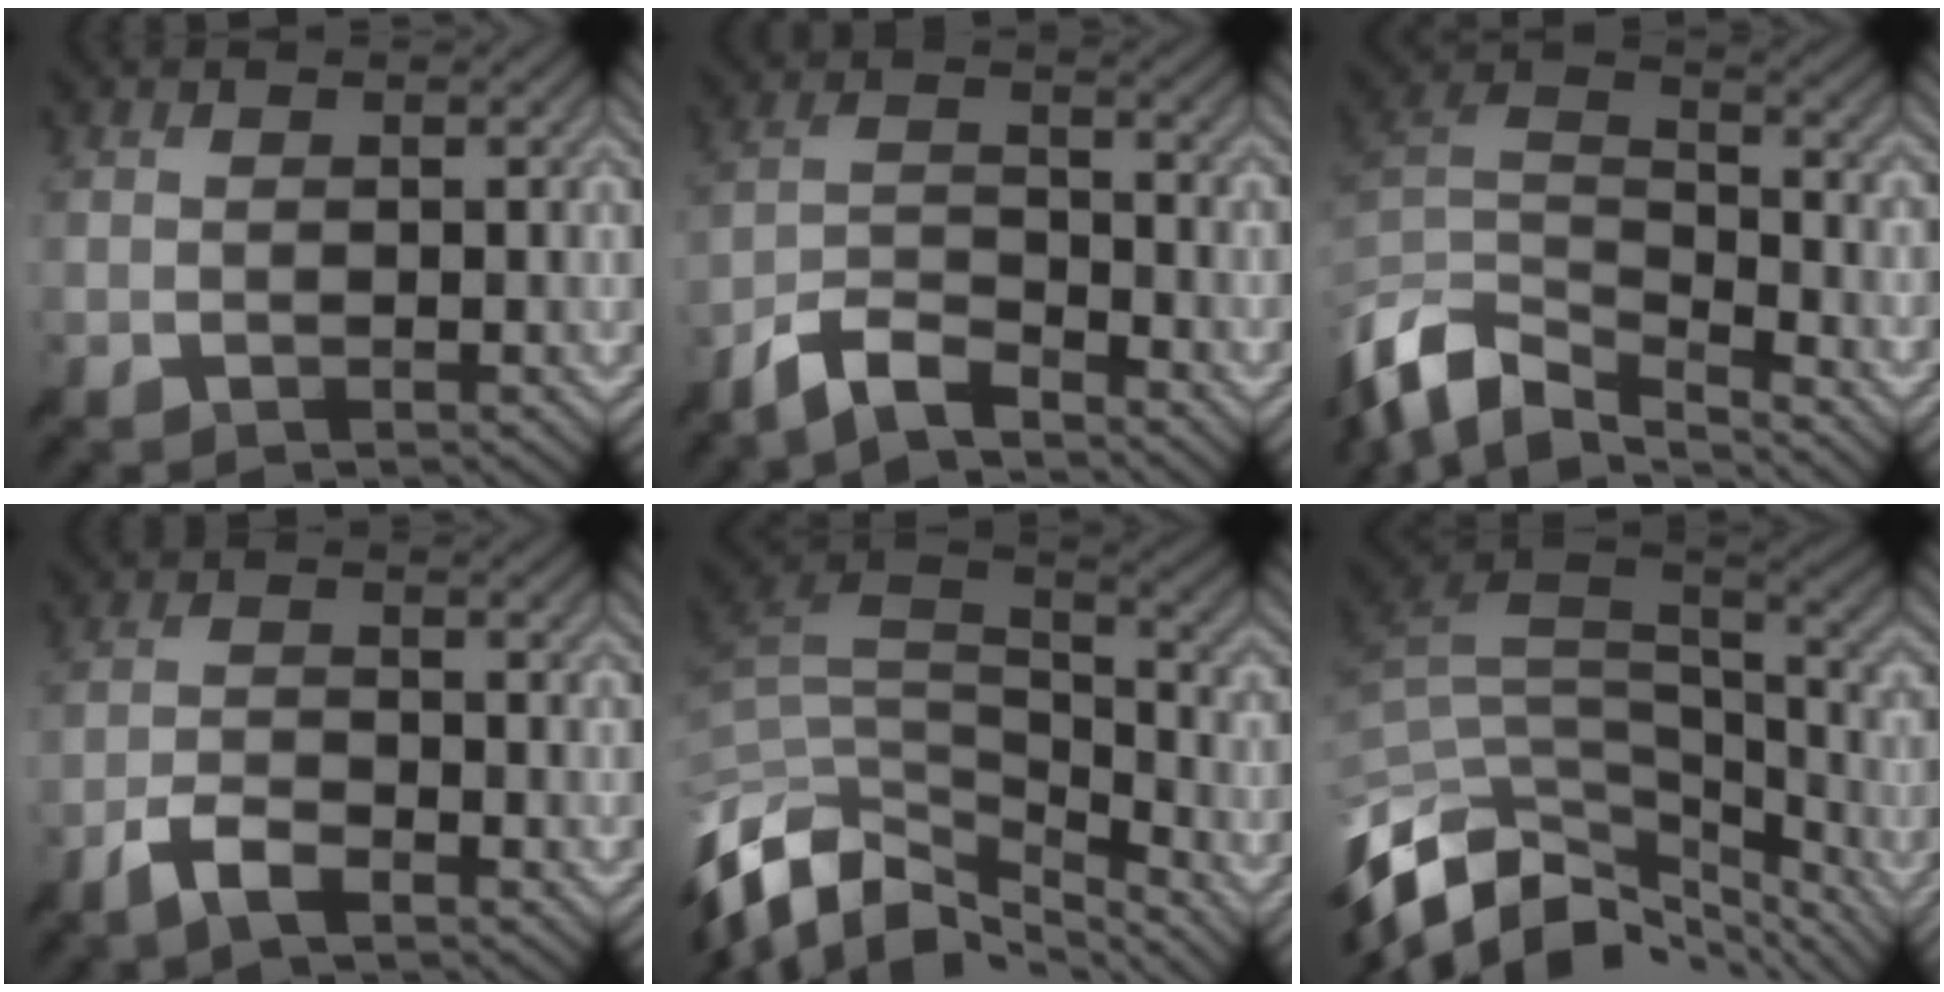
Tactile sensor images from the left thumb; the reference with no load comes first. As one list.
[{"total": 6.2, "force": [-5.3, 1.4, 3.0], "torque": [-0.060, -0.002, -0.115]}, {"total": 11.8, "force": [-7.8, 5.3, 7.1], "torque": [-0.176, -0.013, -0.147]}, {"total": 3.9, "force": [-2.9, 1.1, 2.4], "torque": [-0.056, -0.001, -0.065]}, {"total": 13.1, "force": [-7.8, 7.0, 7.9], "torque": [-0.223, -0.025, -0.126]}, {"total": 13.3, "force": [-5.9, 7.8, 9.1], "torque": [-0.236, -0.016, -0.092]}]